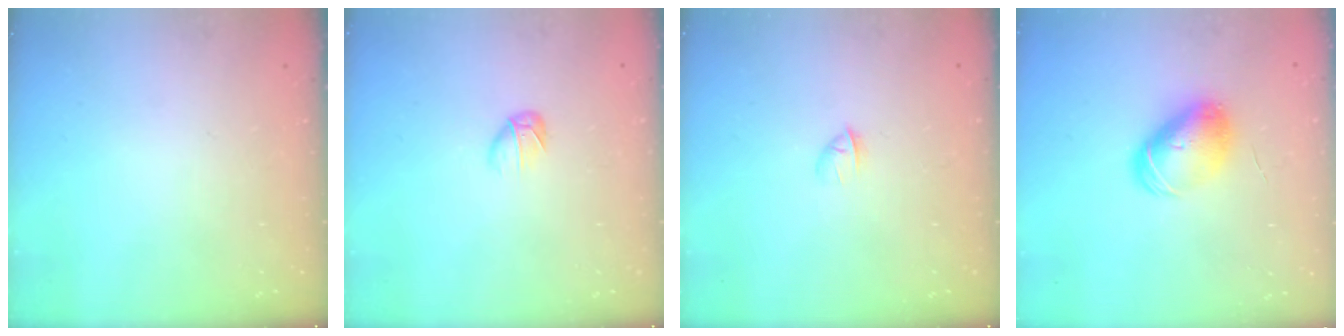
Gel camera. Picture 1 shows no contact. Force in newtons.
{"total": 3.5, "press": 3.4, "slide": 1.0}
{"total": 2.4, "press": 2.2, "slide": 0.8}
{"total": 9.2, "press": 9.2, "slide": 0.3}